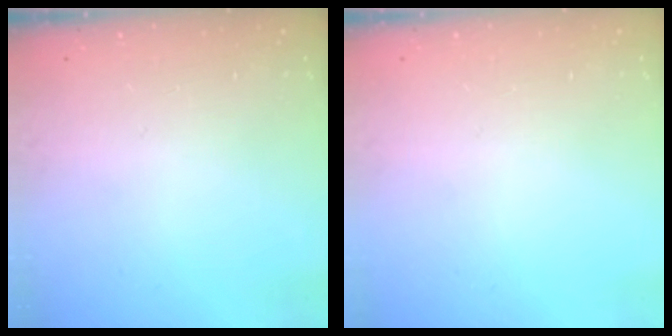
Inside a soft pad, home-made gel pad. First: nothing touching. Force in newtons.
{"total": 0.0}